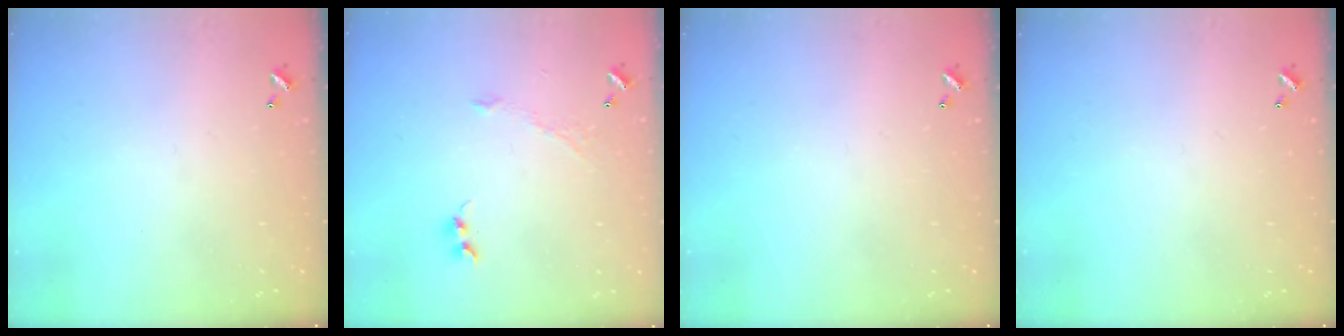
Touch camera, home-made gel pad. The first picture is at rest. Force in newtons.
{"total": 3.4, "press": 3.3, "slide": 0.5}
{"total": 0.0}
{"total": 0.0}